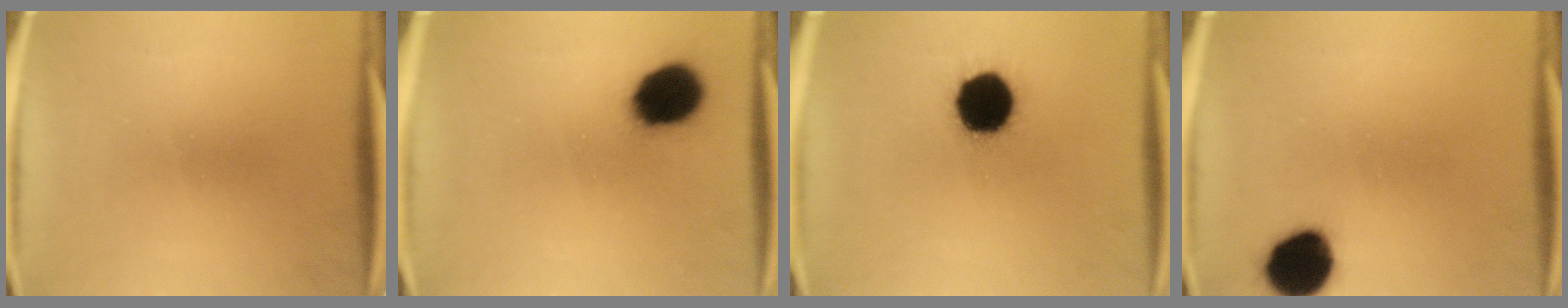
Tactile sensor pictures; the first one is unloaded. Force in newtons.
{"total": 13.2}
{"total": 16.9}
{"total": 11.9}